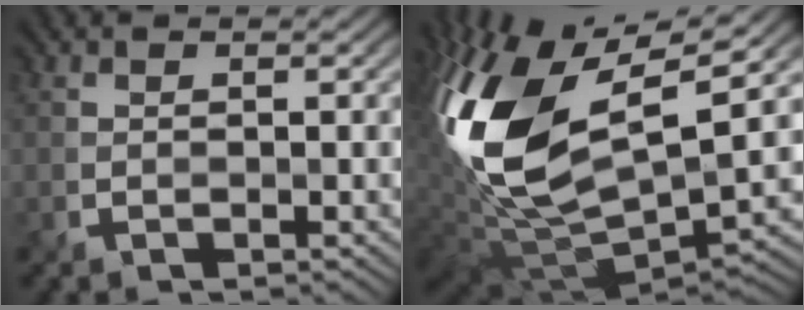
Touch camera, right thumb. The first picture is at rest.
{"total": 18.0, "force": [5.2, 8.2, 15.1], "torque": [-0.341, 0.004, 0.092]}